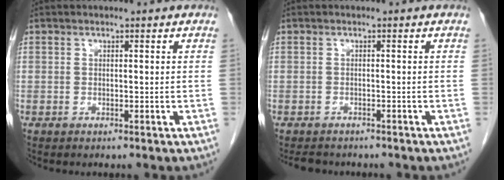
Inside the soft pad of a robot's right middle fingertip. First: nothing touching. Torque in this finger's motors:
{"motor_torque": [0.10, 0.05, 0.00, 0.00]}